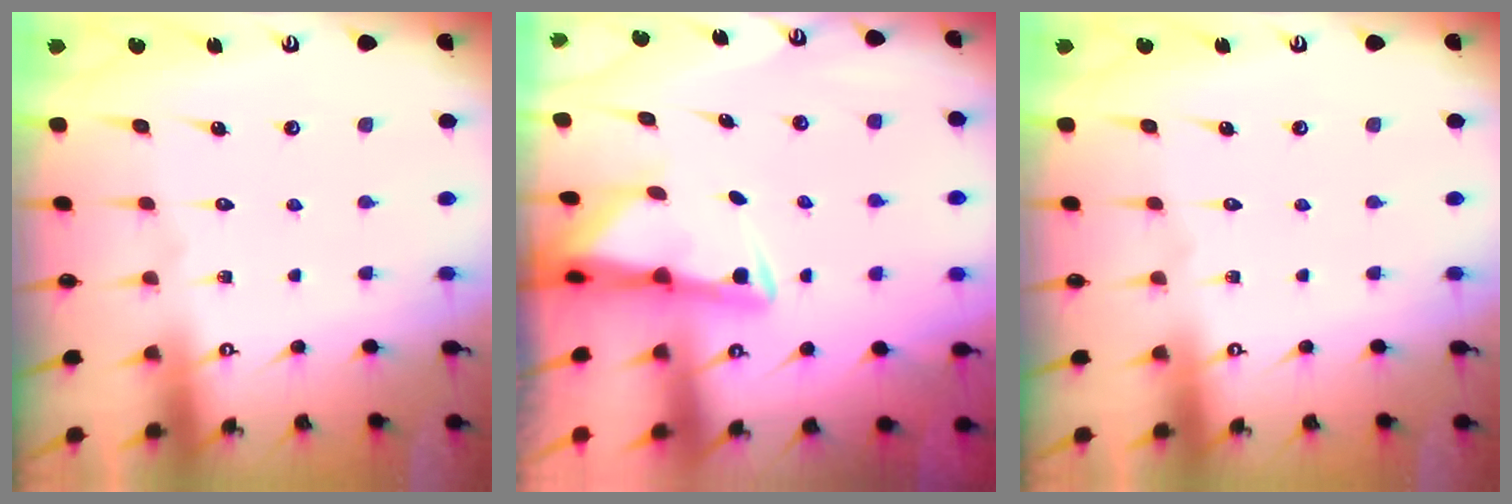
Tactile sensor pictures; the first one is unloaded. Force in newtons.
{"total": 3.0, "press": 3.0, "slide": 0.6}
{"total": 0.0}